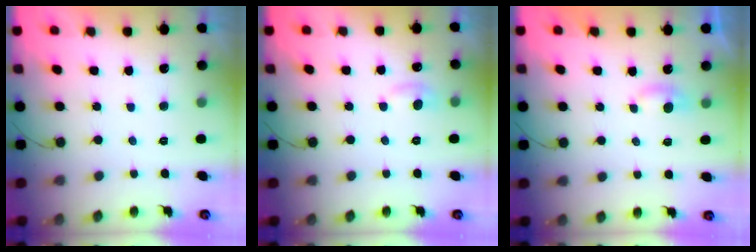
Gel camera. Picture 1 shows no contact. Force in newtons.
{"total": 5.4, "press": 5.4, "slide": 0.7}
{"total": 2.8, "press": 2.8, "slide": 0.3}